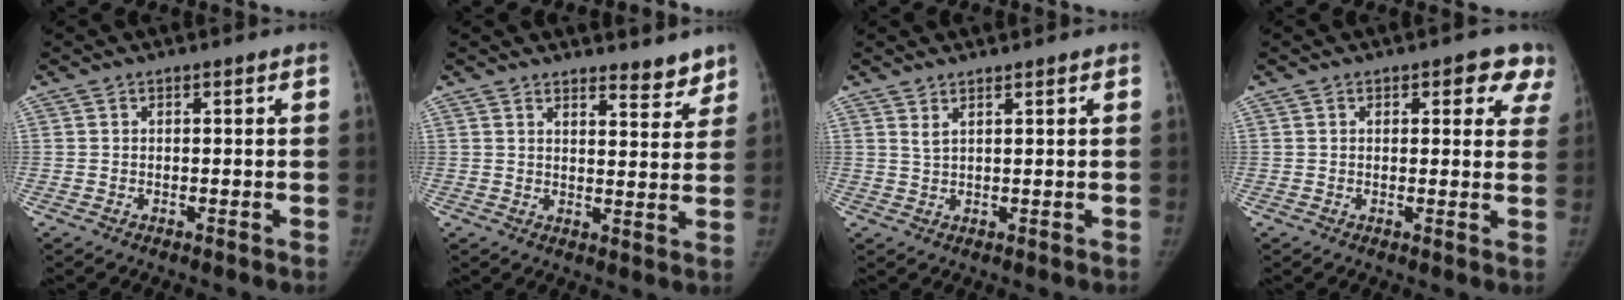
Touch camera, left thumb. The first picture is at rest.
{"total": 5.3, "force": [4.6, 1.7, 1.9], "torque": [0.001, -0.037, 0.060]}
{"total": 0.7, "force": [0.6, 0.2, 0.3], "torque": [-0.005, -0.003, 0.013]}
{"total": 6.6, "force": [3.8, 3.5, 4.0], "torque": [0.000, -0.011, 0.030]}